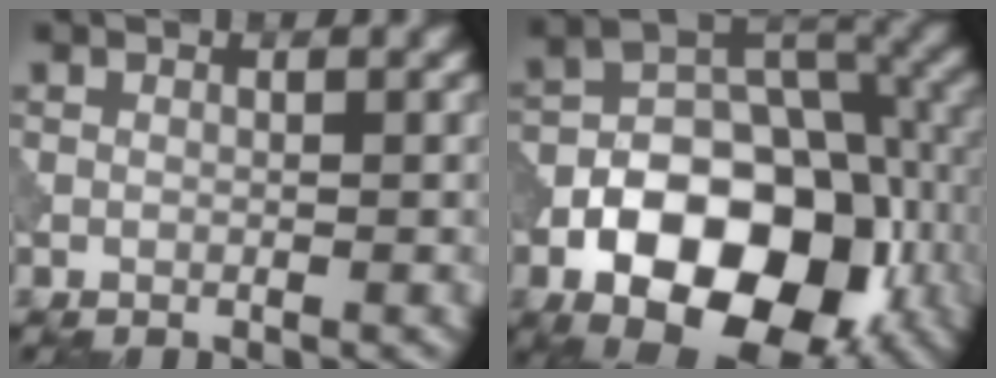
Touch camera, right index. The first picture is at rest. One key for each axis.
{"total": 14.4, "fx": -5.8, "fy": 8.8, "fz": 9.8, "tx": -0.149, "ty": -0.017, "tz": -0.103}